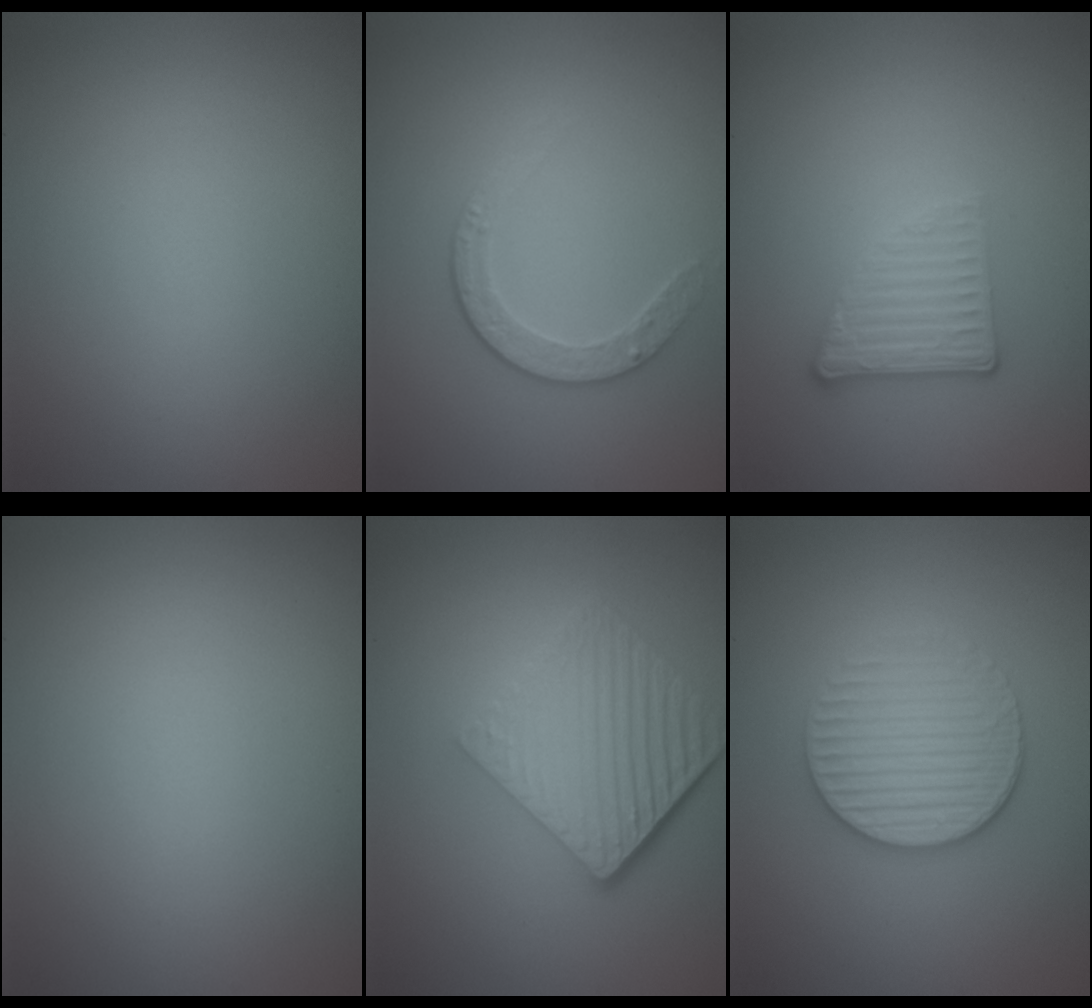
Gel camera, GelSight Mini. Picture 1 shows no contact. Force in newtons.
{"total": 2.2, "press": 1.6, "slide": 1.5}
{"total": 2.7, "press": 2.3, "slide": 1.4}
{"total": 0.0}
{"total": 6.6, "press": 4.4, "slide": 4.9}
{"total": 3.9, "press": 3.4, "slide": 1.9}